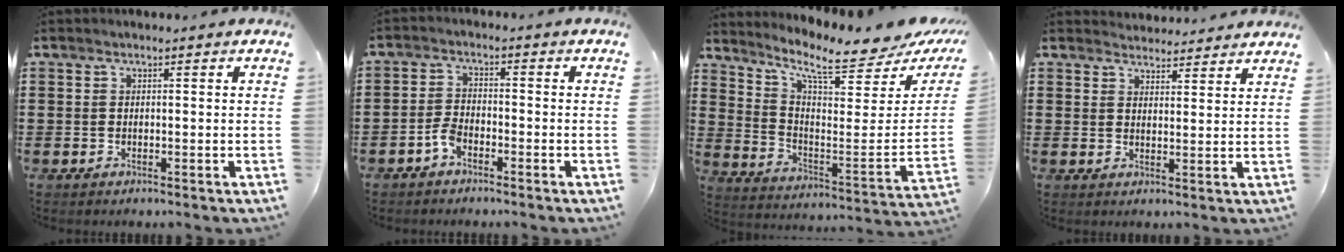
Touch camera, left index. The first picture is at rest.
{"total": 2.9, "force": [-1.9, 1.2, 1.8], "torque": [-0.049, 0.000, -0.041]}
{"total": 8.3, "force": [6.8, 0.9, 4.6], "torque": [-0.099, -0.063, 0.106]}
{"total": 3.2, "force": [3.2, 0.3, -0.1], "torque": [0.000, -0.015, 0.058]}